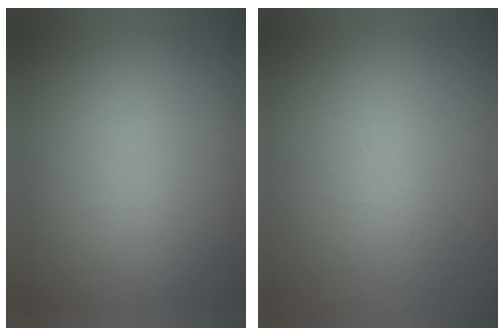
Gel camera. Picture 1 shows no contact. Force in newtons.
{"total": 7.6}